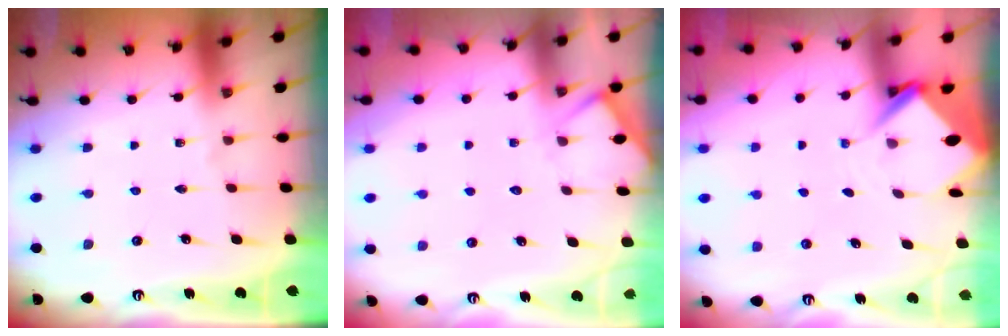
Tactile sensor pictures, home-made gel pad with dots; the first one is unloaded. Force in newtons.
{"total": 5.3, "press": 5.3, "slide": 0.3}
{"total": 4.4, "press": 4.4, "slide": 0.3}